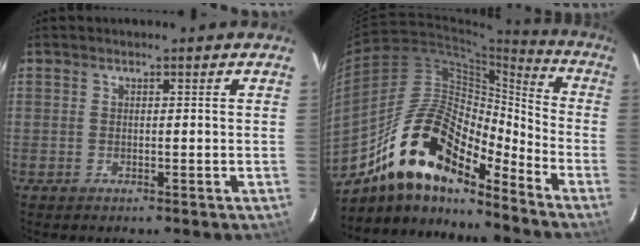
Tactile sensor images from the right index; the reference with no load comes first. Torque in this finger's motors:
{"motor_torque": [1.06, -1.08, 1.05, 0.21]}